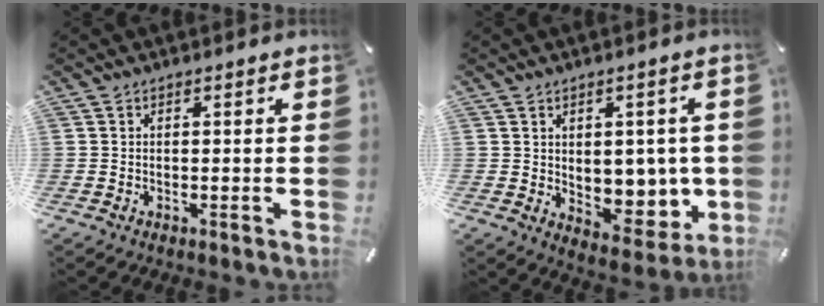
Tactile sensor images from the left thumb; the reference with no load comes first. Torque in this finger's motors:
{"motor_torque": [0.22, 0.28, 0.17, -0.01, 0.03]}